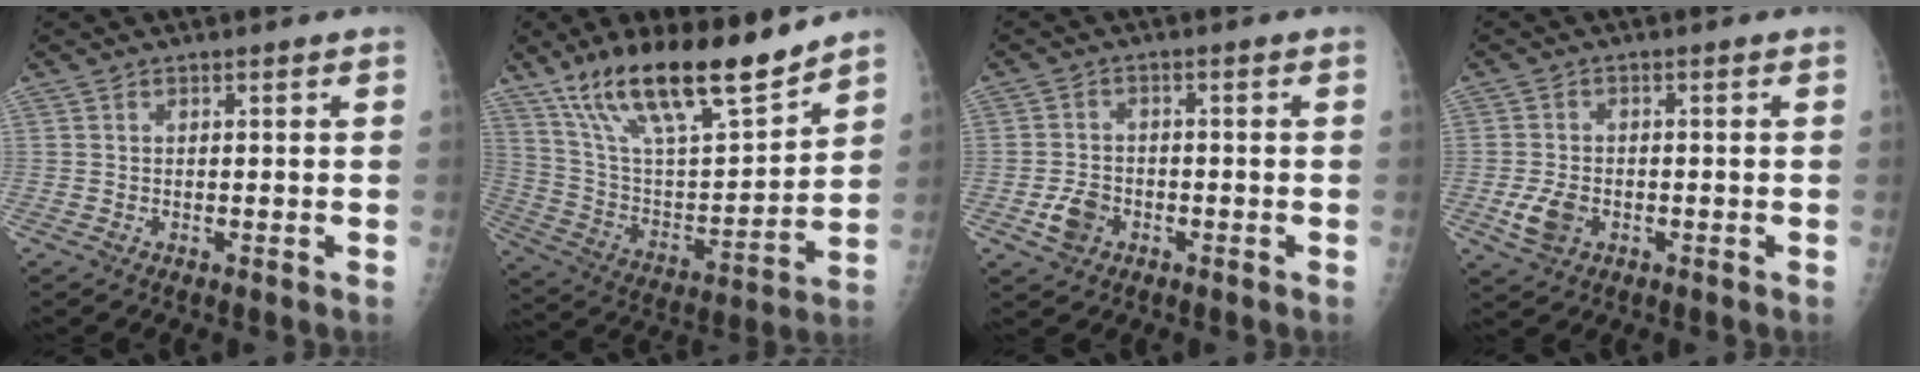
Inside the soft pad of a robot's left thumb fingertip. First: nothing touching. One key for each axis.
{"total": 22.1, "fx": 16.4, "fy": 5.7, "fz": 13.7, "tx": -0.212, "ty": -0.074, "tz": 0.297}
{"total": 4.7, "fx": -1.9, "fy": 3.6, "fz": 2.4, "tx": -0.037, "ty": 0.012, "tz": -0.033}
{"total": 4.9, "fx": -1.6, "fy": 3.4, "fz": 3.2, "tx": -0.060, "ty": 0.000, "tz": -0.027}